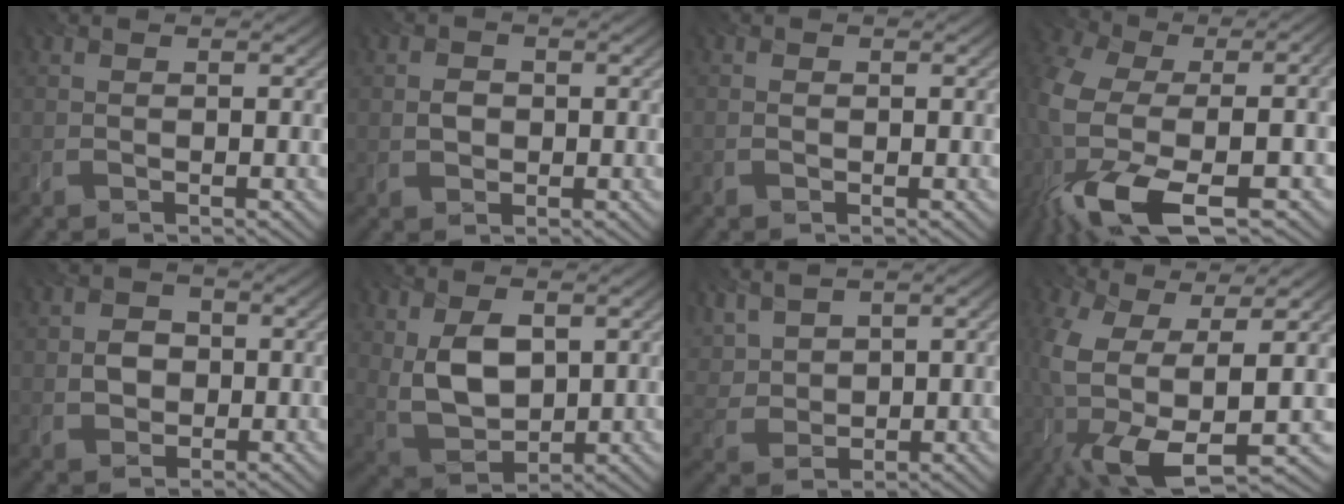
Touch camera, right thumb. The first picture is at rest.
{"total": 1.6, "force": [0.1, 1.4, 0.8], "torque": [-0.018, -0.002, -0.002]}
{"total": 0.0}
{"total": 15.5, "force": [-6.3, 6.1, 12.8], "torque": [-0.283, -0.021, -0.101]}
{"total": 2.8, "force": [0.0, 2.4, 1.3], "torque": [-0.028, -0.001, -0.005]}
{"total": 7.9, "force": [1.9, 4.8, 6.0], "torque": [-0.138, -0.005, 0.042]}
{"total": 4.5, "force": [3.2, 2.3, 2.0], "torque": [-0.063, 0.007, 0.069]}
{"total": 13.4, "force": [-2.7, 5.9, 11.7], "torque": [-0.265, -0.037, -0.036]}